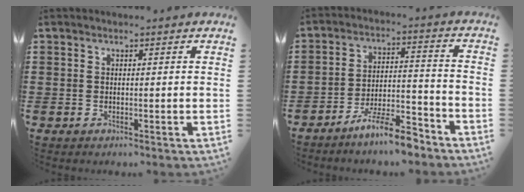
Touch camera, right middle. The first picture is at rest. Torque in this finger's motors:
{"motor_torque": [2.14, 0.00, 0.40, 0.07]}